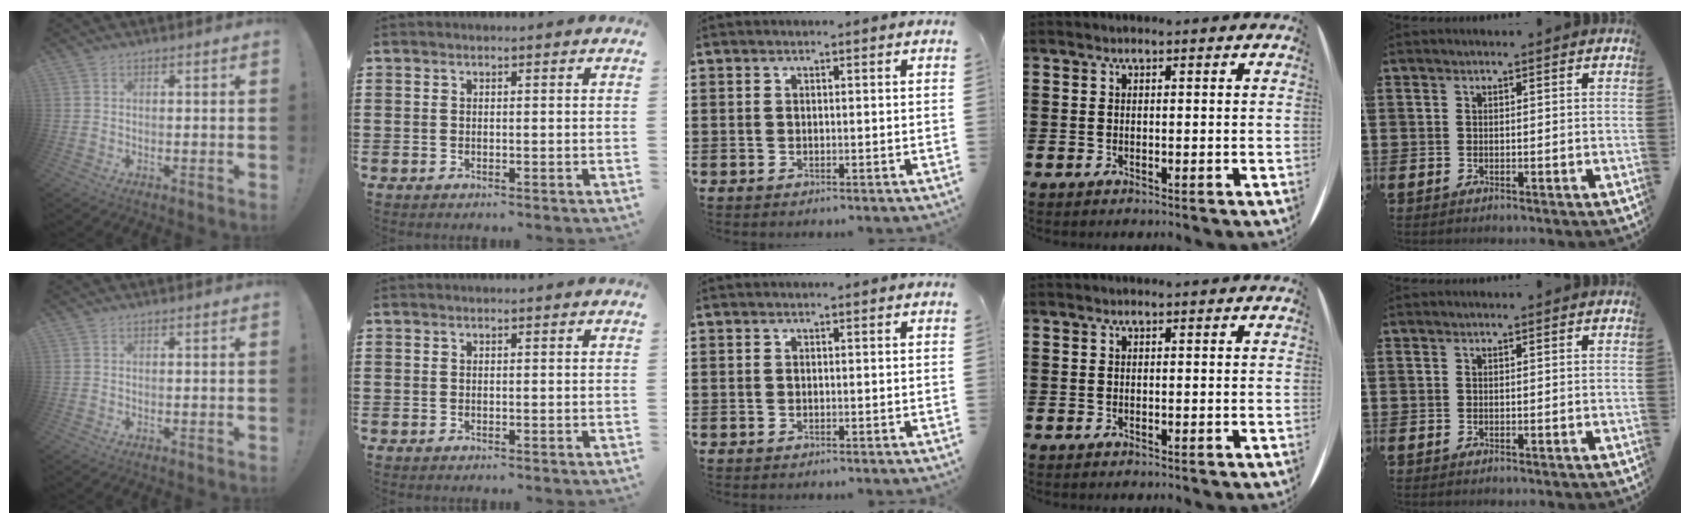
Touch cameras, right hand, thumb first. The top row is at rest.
{}